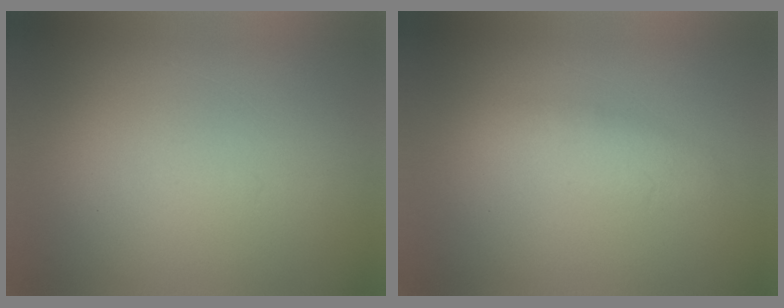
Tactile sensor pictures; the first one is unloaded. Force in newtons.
{"total": 2.2}